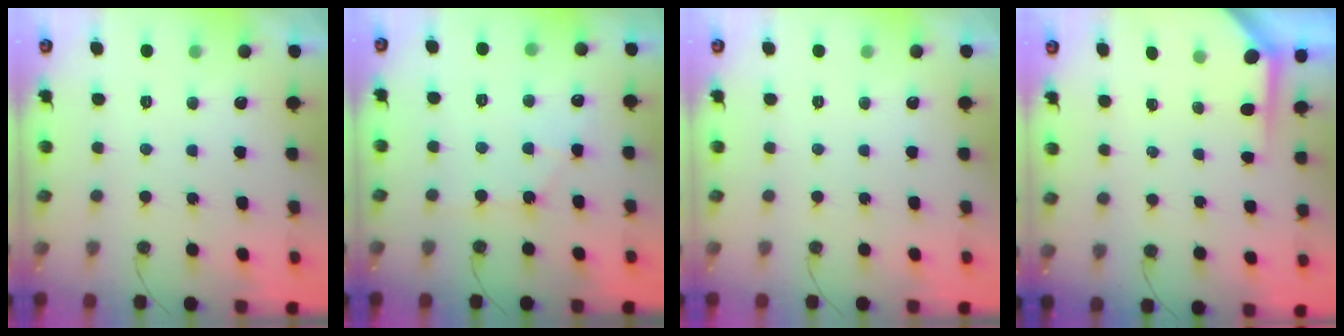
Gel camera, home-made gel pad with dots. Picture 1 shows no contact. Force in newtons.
{"total": 5.6, "press": 5.6, "slide": 0.7}
{"total": 0.0}
{"total": 3.7, "press": 3.7, "slide": 0.3}